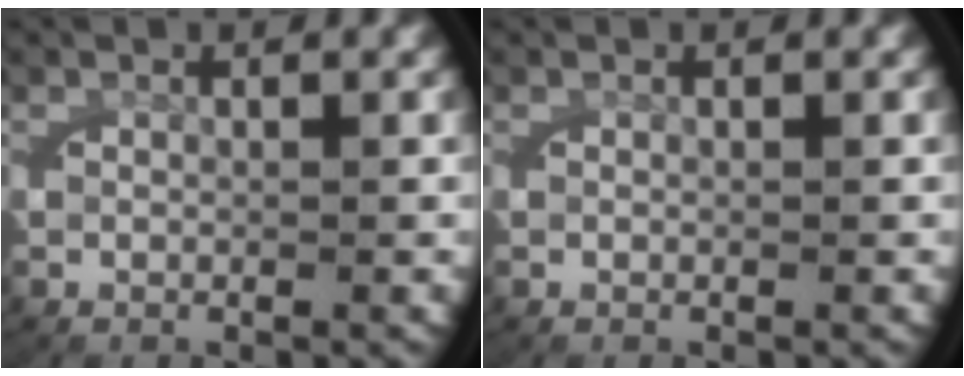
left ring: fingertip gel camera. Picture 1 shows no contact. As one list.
[{"total": 0.0}]